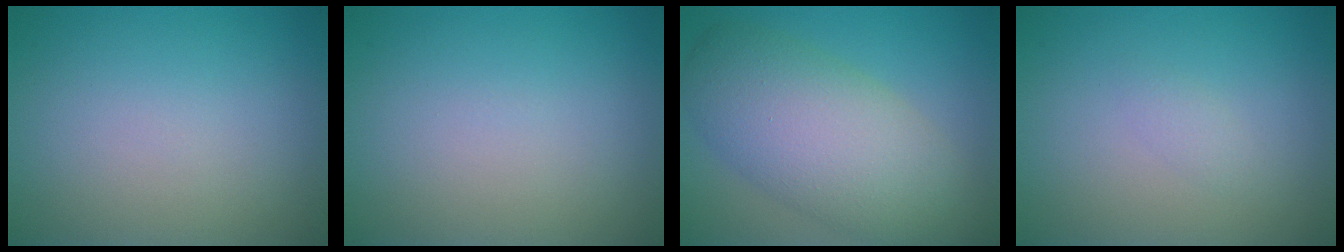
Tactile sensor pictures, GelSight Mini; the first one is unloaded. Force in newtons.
{"total": 0.0}
{"total": 8.6, "press": 8.6, "slide": 0.6}
{"total": 0.7, "press": 0.7, "slide": 0.0}